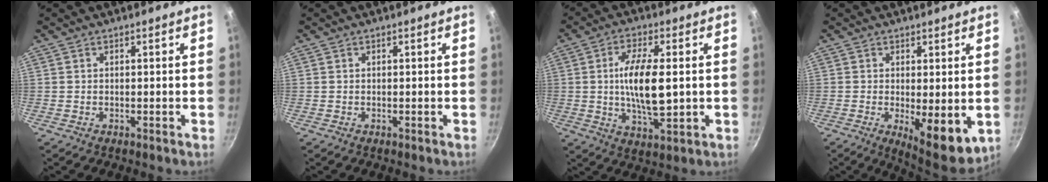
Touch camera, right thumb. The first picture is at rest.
{"total": 0.0}
{"total": 11.8, "force": [0.3, 4.3, 11.0], "torque": [-0.197, 0.001, 0.009]}
{"total": 9.2, "force": [-1.2, 3.2, 8.5], "torque": [-0.103, -0.016, -0.005]}